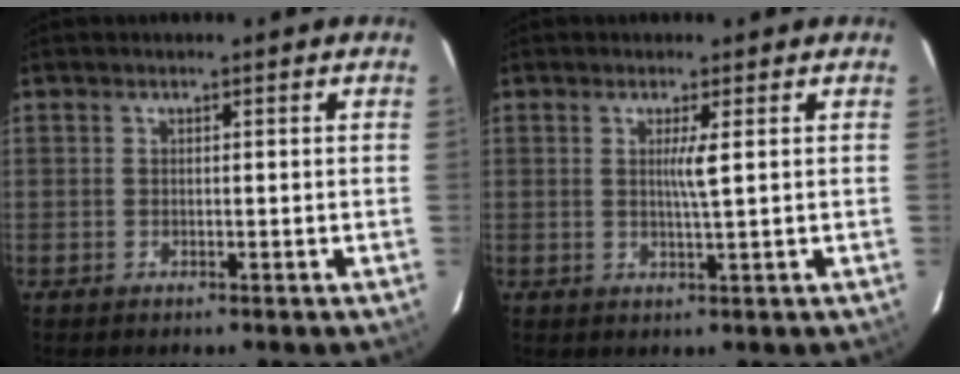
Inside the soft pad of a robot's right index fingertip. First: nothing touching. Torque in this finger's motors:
{"motor_torque": [0.16, 0.01, 0.05, 0.05]}